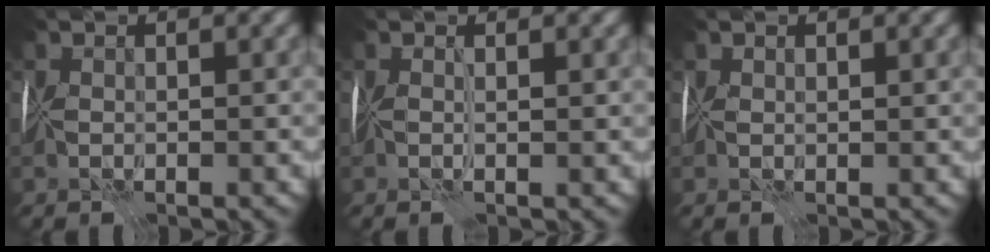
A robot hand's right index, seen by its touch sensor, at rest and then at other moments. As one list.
[{"total": 1.2, "force": [0.3, -1.1, -0.4], "torque": [0.014, -0.001, 0.008]}, {"total": 0.8, "force": [0.7, 0.0, -0.4], "torque": [0.009, 0.004, 0.017]}]